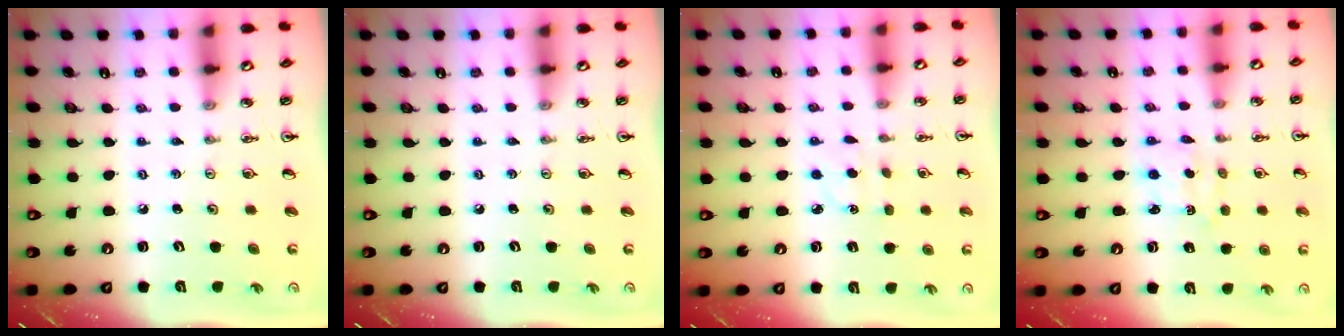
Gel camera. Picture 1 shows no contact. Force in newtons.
{"total": 0.0}
{"total": 2.7, "press": 2.6, "slide": 0.4}
{"total": 2.1, "press": 2.1, "slide": 0.4}